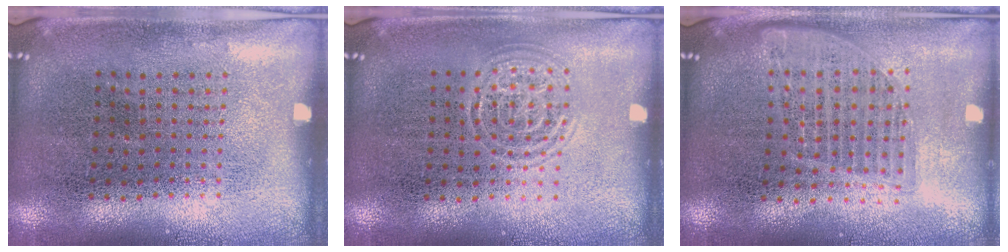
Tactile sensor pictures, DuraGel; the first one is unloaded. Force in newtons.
{"total": 1.5, "press": 1.4, "slide": 0.1}
{"total": 1.6, "press": 1.4, "slide": 0.8}